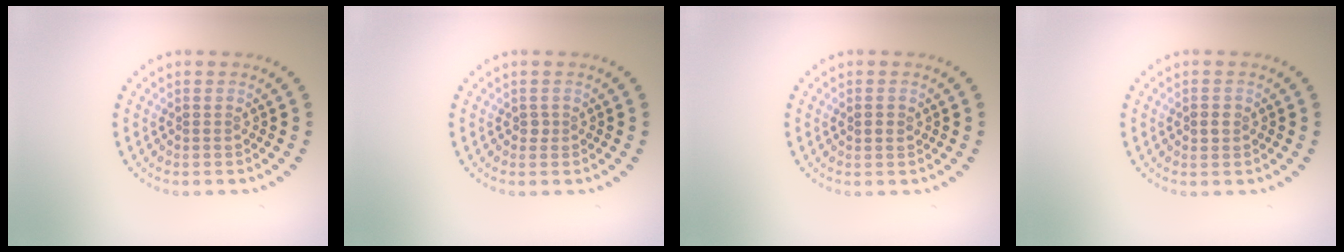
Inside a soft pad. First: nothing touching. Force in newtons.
{"total": 0.7, "press": 0.4, "slide": 0.5}
{"total": 1.1, "press": 1.0, "slide": 0.5}
{"total": 1.1, "press": 1.1, "slide": 0.3}